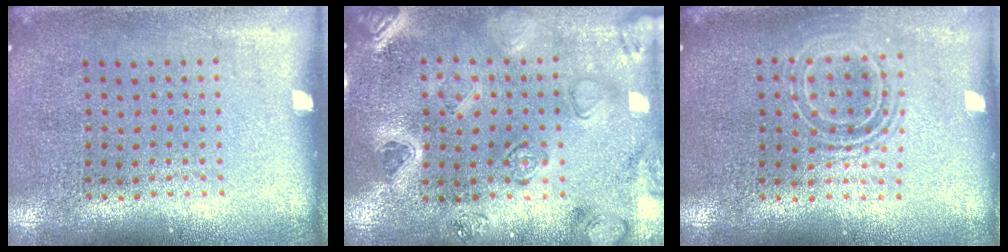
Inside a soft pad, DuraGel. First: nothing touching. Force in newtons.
{"total": 2.2, "press": 2.2, "slide": 0.2}
{"total": 1.8, "press": 1.4, "slide": 1.2}